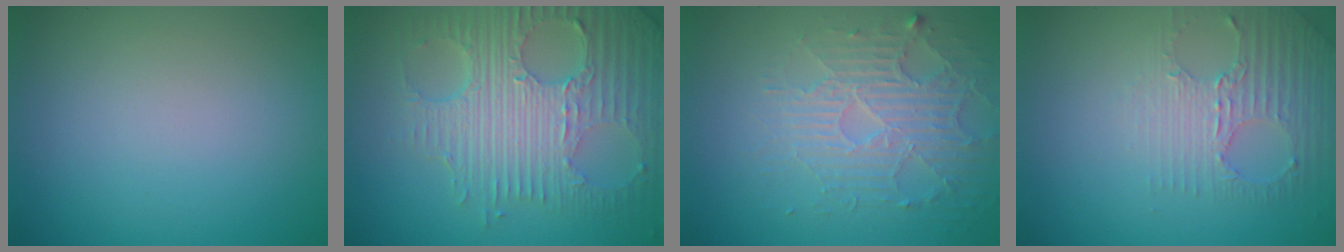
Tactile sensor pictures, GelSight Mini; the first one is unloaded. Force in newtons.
{"total": 8.6, "press": 5.9, "slide": 6.2}
{"total": 4.0, "press": 3.4, "slide": 2.1}
{"total": 2.8, "press": 2.5, "slide": 1.3}